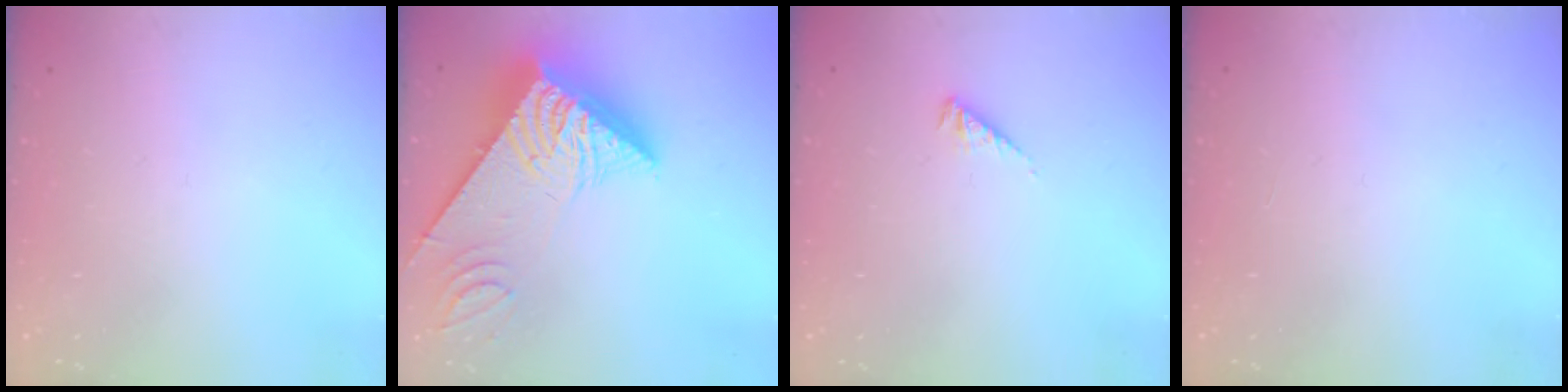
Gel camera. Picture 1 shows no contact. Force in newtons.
{"total": 14.3, "press": 14.2, "slide": 1.5}
{"total": 2.3, "press": 2.3, "slide": 0.5}
{"total": 0.0}